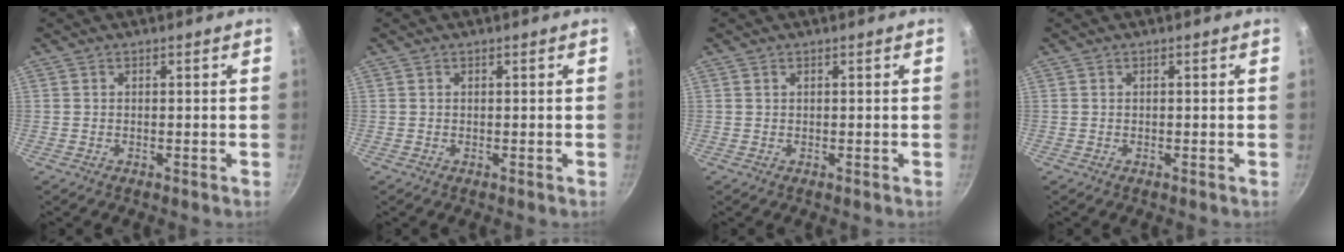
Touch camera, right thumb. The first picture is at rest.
{"total": 0.0}
{"total": 0.0}
{"total": 0.0}